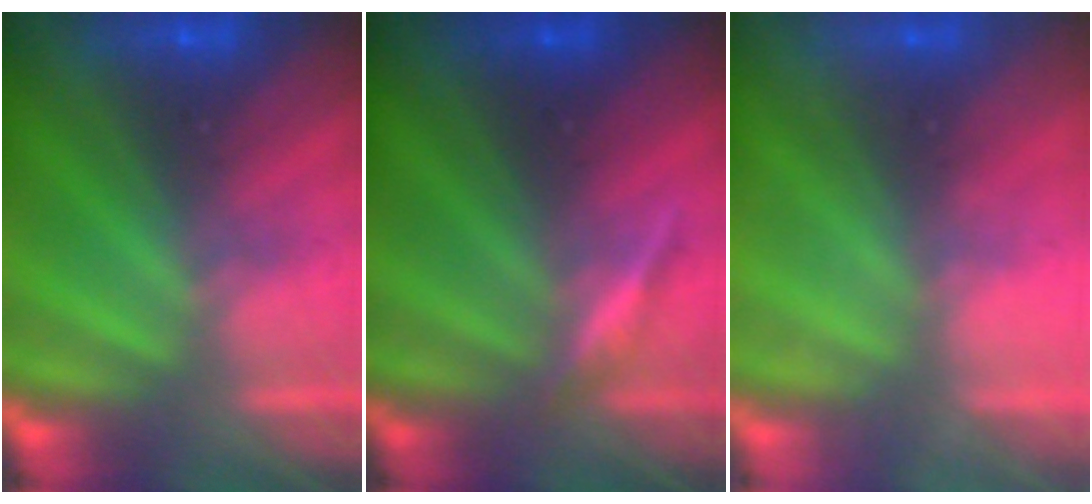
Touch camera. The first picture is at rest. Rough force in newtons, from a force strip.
{"total": 3.2}
{"total": 2.2}